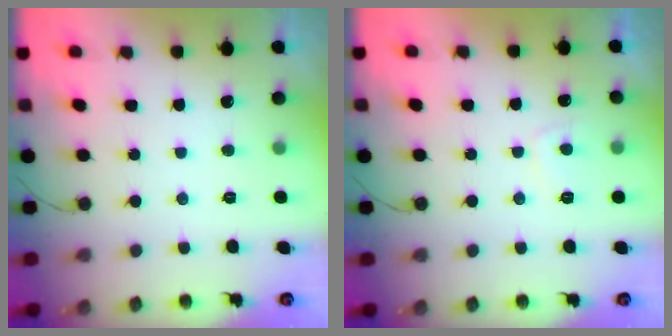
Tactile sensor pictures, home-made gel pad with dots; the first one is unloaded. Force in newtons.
{"total": 2.9, "press": 2.8, "slide": 0.6}